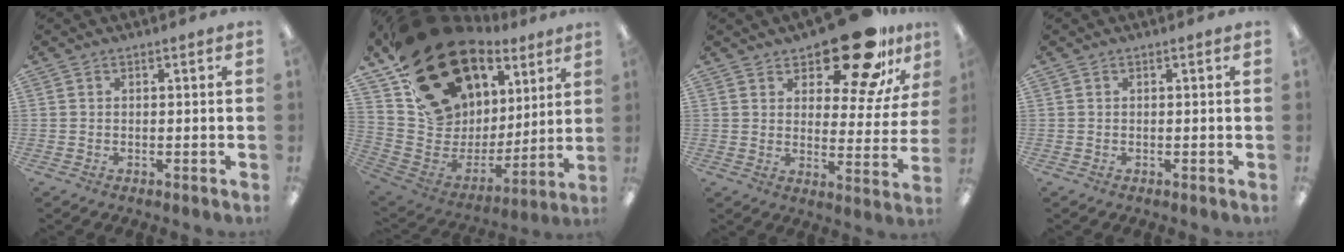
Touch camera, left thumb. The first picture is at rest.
{"total": 26.7, "force": [18.0, 16.1, 11.5], "torque": [-0.177, -0.115, 0.356]}
{"total": 18.7, "force": [14.1, 7.0, 10.1], "torque": [-0.146, -0.092, 0.238]}
{"total": 0.0}